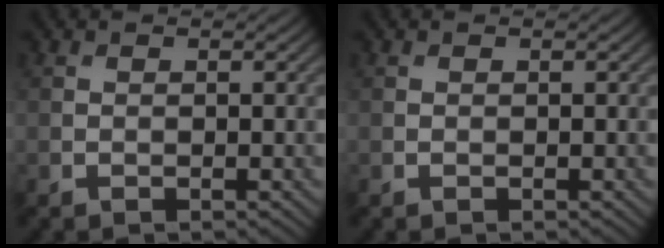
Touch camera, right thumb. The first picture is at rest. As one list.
[{"total": 0.0}]